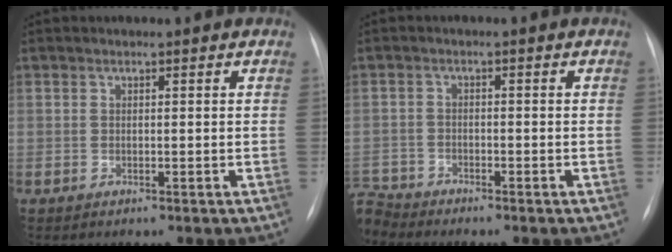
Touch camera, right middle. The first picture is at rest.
{"total": 3.9, "force": [-3.9, 0.5, -0.3], "torque": [0.010, -0.010, -0.075]}